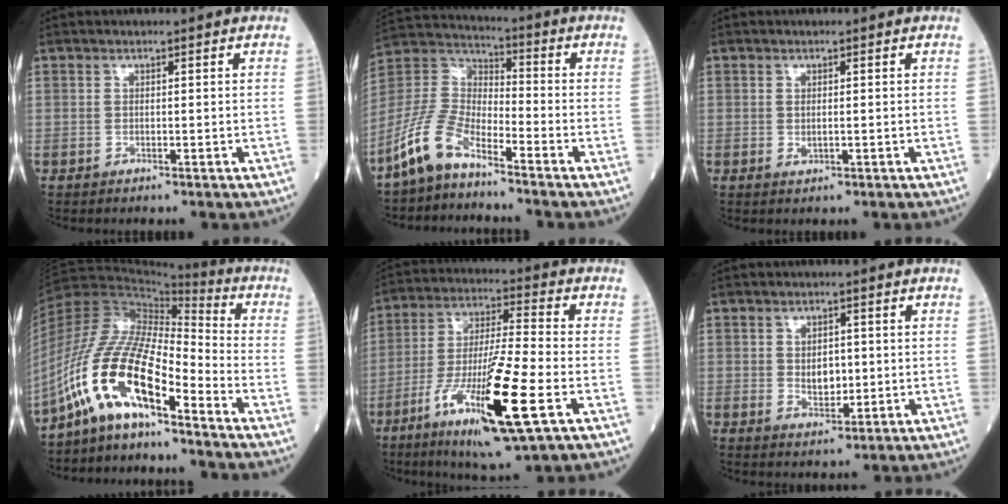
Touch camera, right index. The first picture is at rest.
{"total": 9.5, "force": [-6.9, 3.3, 5.6], "torque": [-0.139, 0.010, -0.148]}
{"total": 1.2, "force": [0.0, 0.5, 1.2], "torque": [-0.023, -0.007, 0.003]}
{"total": 13.9, "force": [-8.5, 3.5, 10.4], "torque": [-0.217, 0.022, -0.160]}
{"total": 18.3, "force": [-7.2, 1.4, 16.8], "torque": [-0.323, -0.034, -0.125]}
{"total": 3.8, "force": [0.1, 2.3, 3.0], "torque": [-0.046, -0.004, 0.009]}